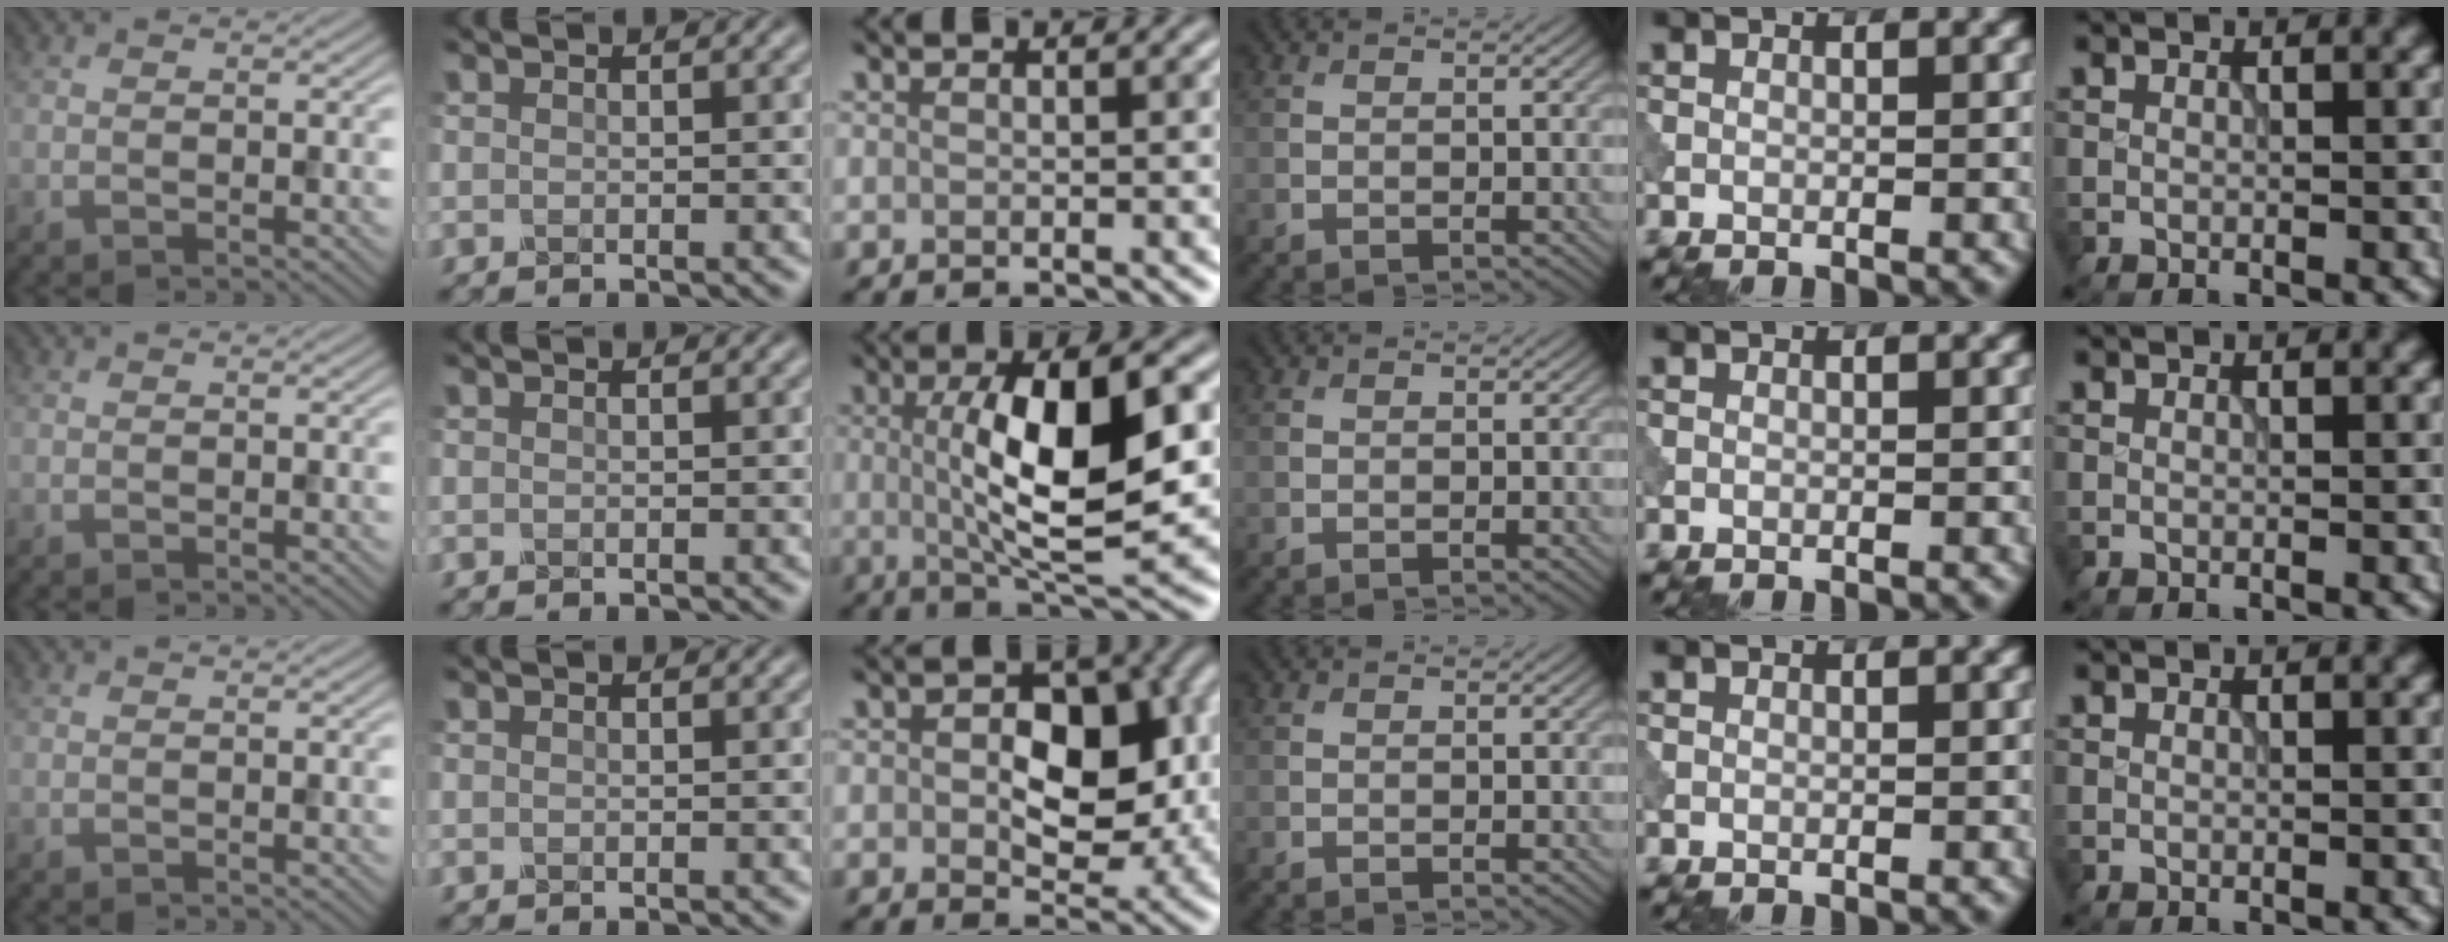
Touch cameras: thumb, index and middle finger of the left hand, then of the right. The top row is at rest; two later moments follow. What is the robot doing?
{"motion": "dispense", "object": "dispenser bottle"}